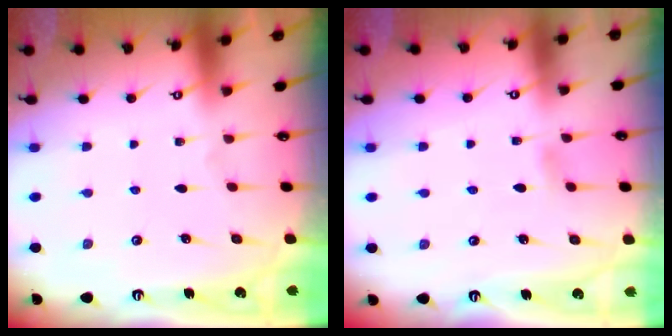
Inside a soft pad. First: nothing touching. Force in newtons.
{"total": 2.8, "press": 2.8, "slide": 0.3}